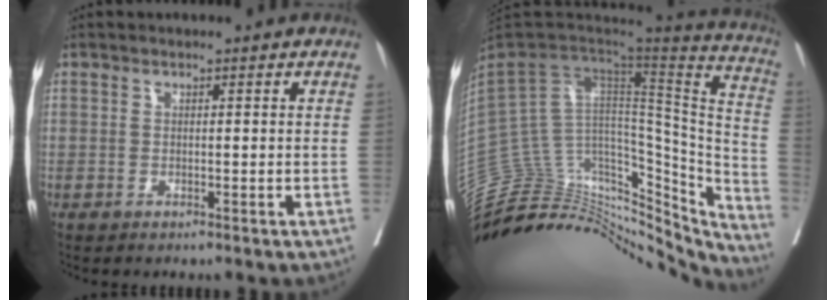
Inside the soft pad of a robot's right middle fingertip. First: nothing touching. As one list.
[{"total": 40.6, "force": [-34.4, 14.2, 16.2], "torque": [-0.237, 0.001, -0.464]}]